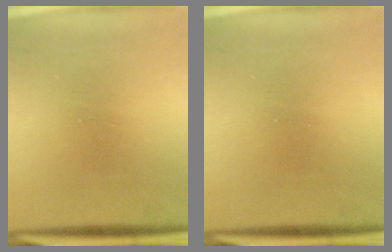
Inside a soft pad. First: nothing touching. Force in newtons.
{"total": 0.0}